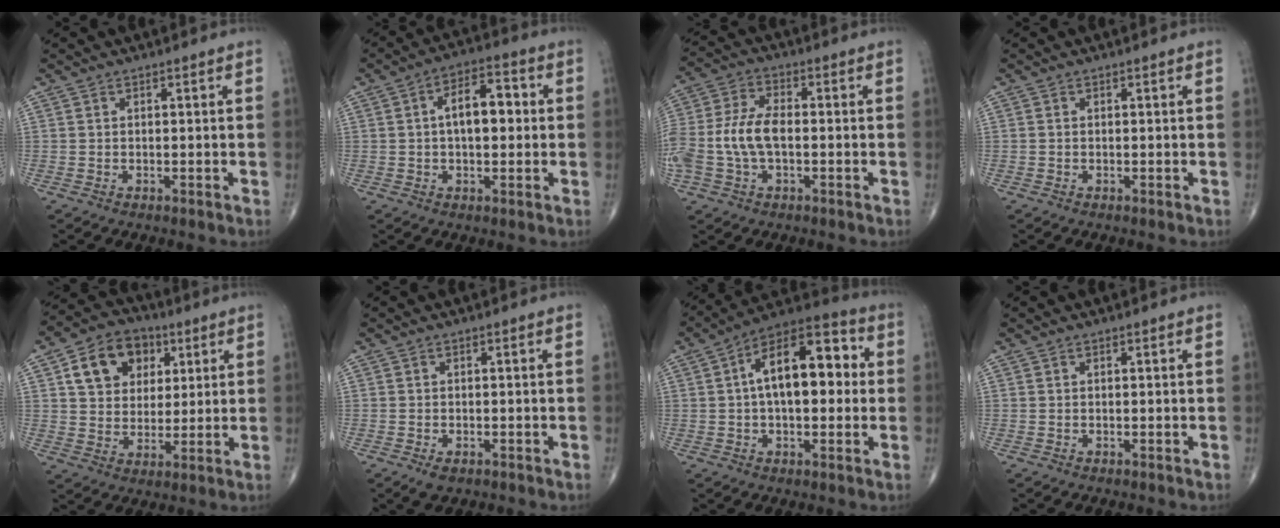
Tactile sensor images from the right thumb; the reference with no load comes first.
{"total": 9.1, "force": [0.7, 4.9, 7.7], "torque": [-0.105, 0.023, 0.005]}
{"total": 11.9, "force": [-1.5, 6.8, 9.7], "torque": [-0.227, 0.026, -0.028]}
{"total": 0.0}
{"total": 12.8, "force": [4.8, 9.8, 6.8], "torque": [-0.083, -0.005, 0.078]}
{"total": 3.8, "force": [-1.6, 2.2, 2.6], "torque": [-0.046, -0.002, -0.020]}
{"total": 16.7, "force": [2.1, 8.6, 14.2], "torque": [-0.198, 0.039, 0.023]}
{"total": 0.0}